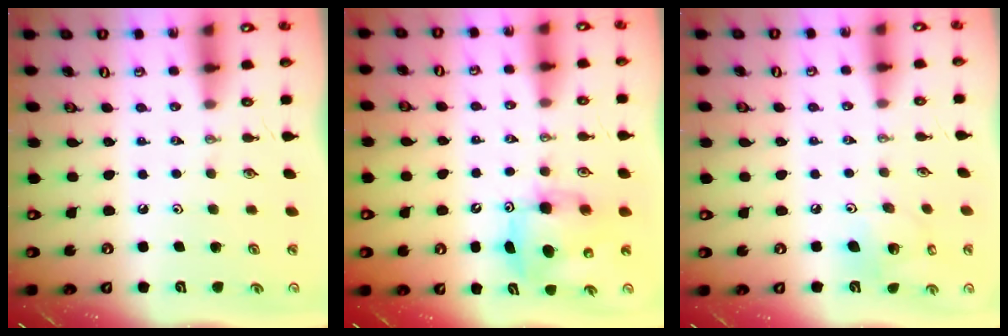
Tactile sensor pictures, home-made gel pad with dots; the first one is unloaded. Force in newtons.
{"total": 7.1, "press": 6.8, "slide": 1.9}
{"total": 8.2, "press": 7.8, "slide": 2.5}